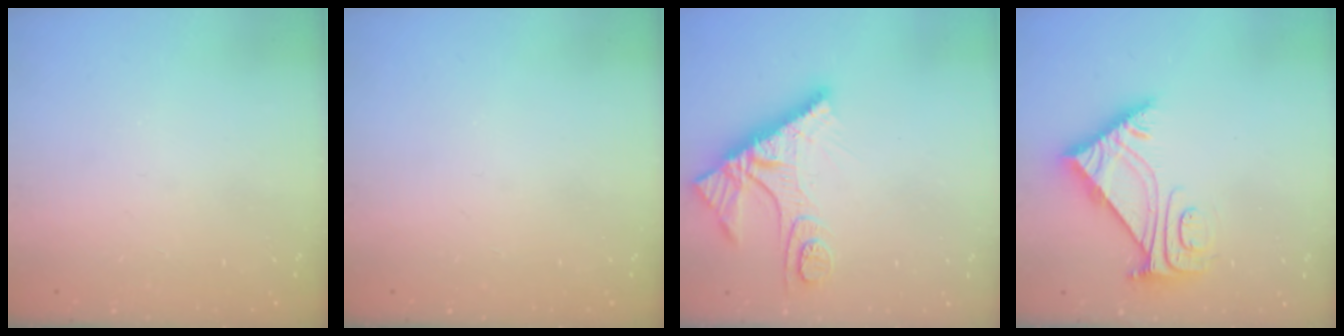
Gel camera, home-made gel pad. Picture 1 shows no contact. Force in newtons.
{"total": 0.0}
{"total": 11.8, "press": 11.7, "slide": 1.3}
{"total": 8.0, "press": 8.0, "slide": 0.6}